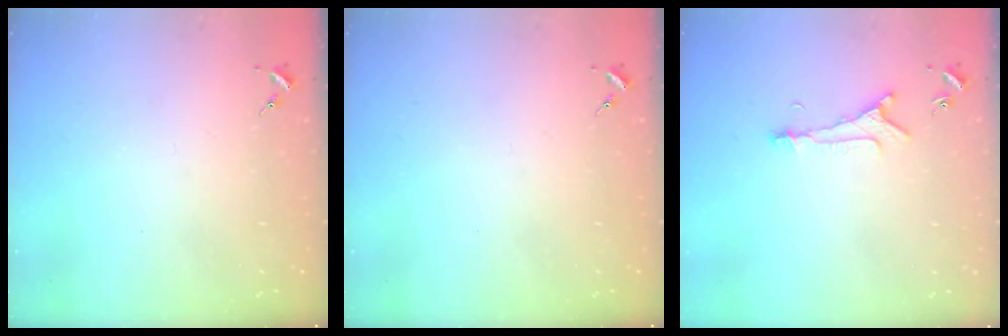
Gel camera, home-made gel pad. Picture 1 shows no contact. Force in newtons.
{"total": 0.0}
{"total": 6.1, "press": 6.0, "slide": 0.6}